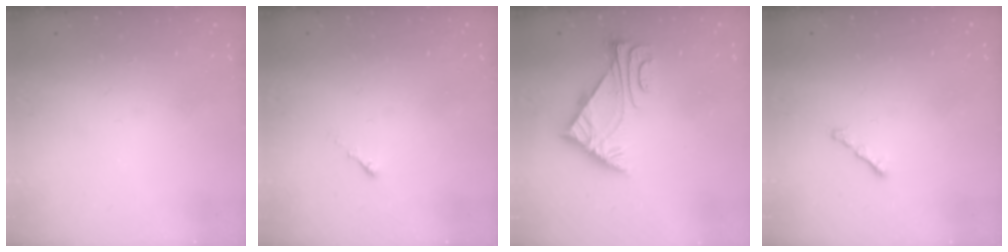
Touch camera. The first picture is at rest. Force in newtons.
{"total": 0.0}
{"total": 5.7, "press": 5.6, "slide": 1.1}
{"total": 1.7, "press": 1.6, "slide": 0.6}